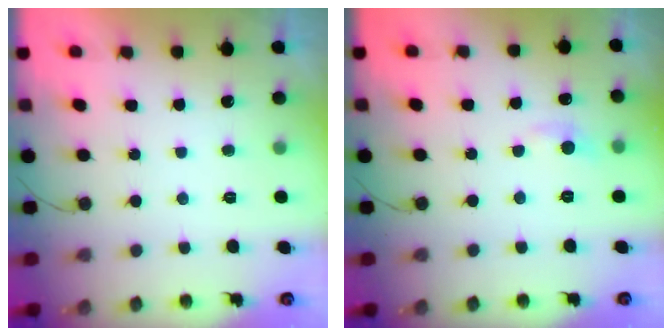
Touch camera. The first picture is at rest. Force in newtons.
{"total": 5.9, "press": 5.9, "slide": 0.9}